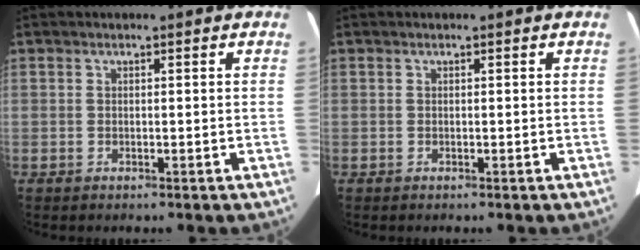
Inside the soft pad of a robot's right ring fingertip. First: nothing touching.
{"total": 0.0}